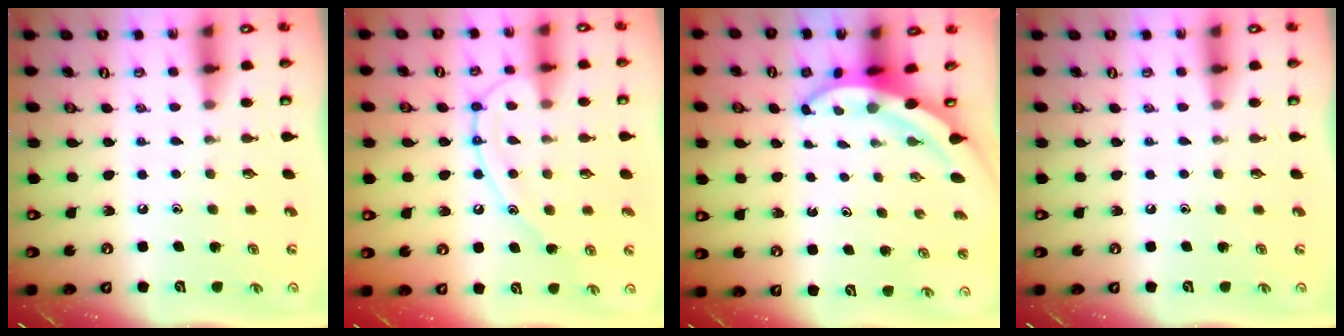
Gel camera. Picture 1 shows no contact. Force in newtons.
{"total": 13.7, "press": 13.6, "slide": 1.3}
{"total": 4.4, "press": 4.4, "slide": 0.4}
{"total": 0.0}